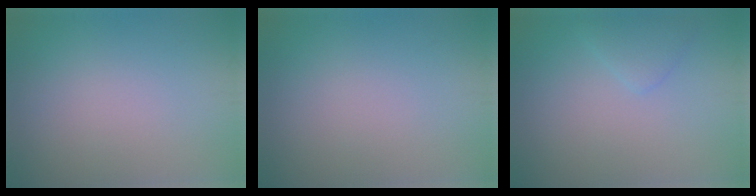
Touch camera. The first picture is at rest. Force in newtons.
{"total": 0.0}
{"total": 1.6, "press": 1.6, "slide": 0.1}